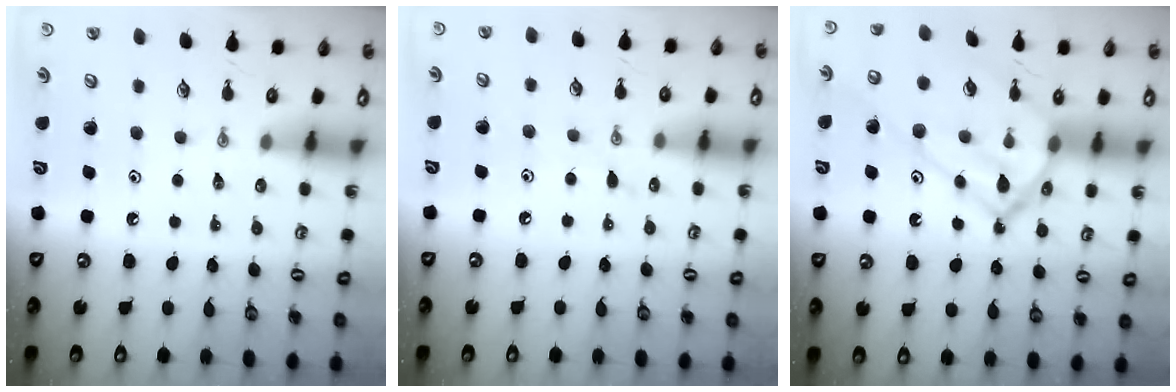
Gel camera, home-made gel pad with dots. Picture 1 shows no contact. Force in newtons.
{"total": 5.8, "press": 5.7, "slide": 0.8}
{"total": 18.5, "press": 18.5, "slide": 1.0}